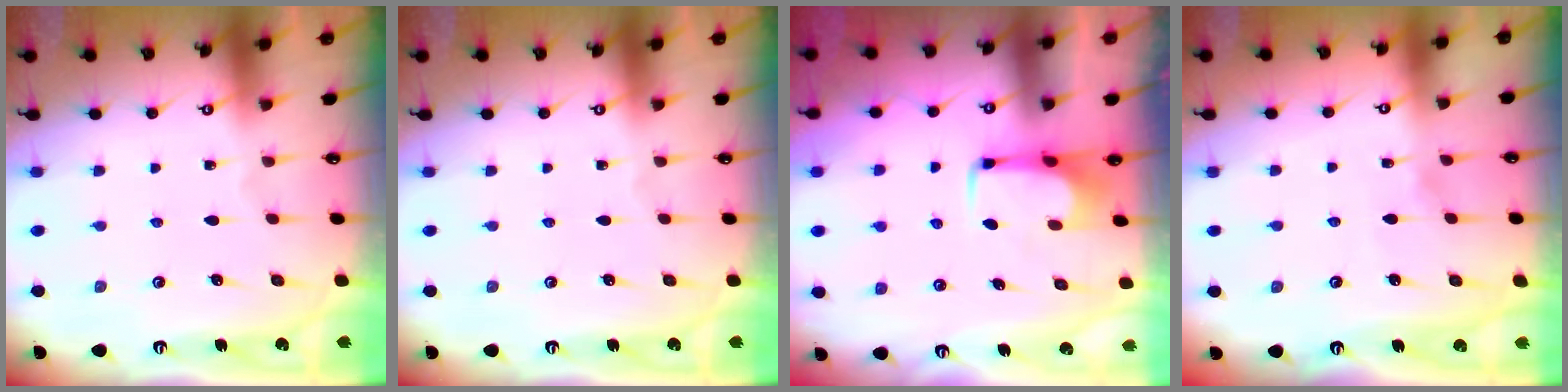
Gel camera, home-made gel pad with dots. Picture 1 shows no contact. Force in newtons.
{"total": 0.0}
{"total": 1.6, "press": 1.5, "slide": 0.5}
{"total": 3.5, "press": 3.4, "slide": 0.5}